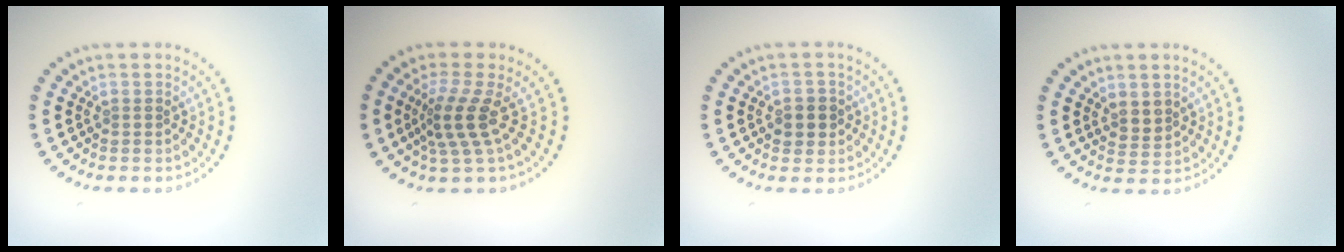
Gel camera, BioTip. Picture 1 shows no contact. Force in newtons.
{"total": 3.4, "press": 2.4, "slide": 2.4}
{"total": 2.2, "press": 2.1, "slide": 0.6}
{"total": 1.7, "press": 1.5, "slide": 0.9}